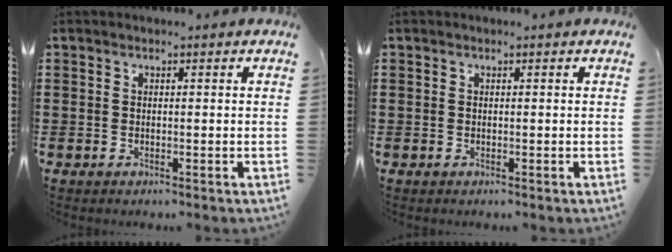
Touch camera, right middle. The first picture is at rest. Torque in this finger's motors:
{"motor_torque": [0.00, 0.00, 0.01, -0.01]}